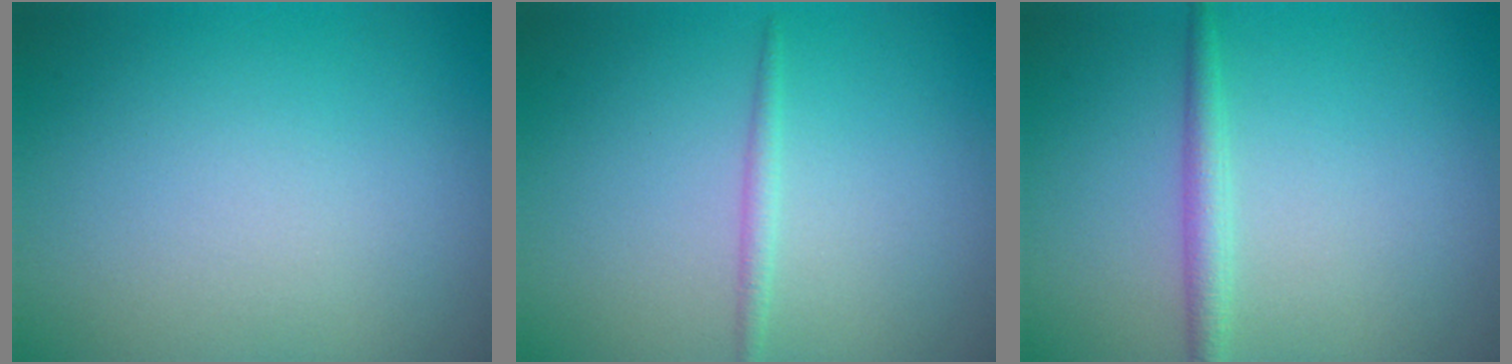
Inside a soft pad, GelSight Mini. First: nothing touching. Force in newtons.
{"total": 1.0, "press": 1.0, "slide": 0.0}
{"total": 1.8, "press": 1.8, "slide": 0.0}